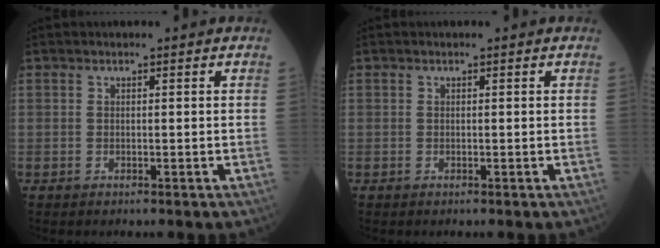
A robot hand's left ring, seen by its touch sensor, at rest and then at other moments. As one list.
[{"total": 0.0}]